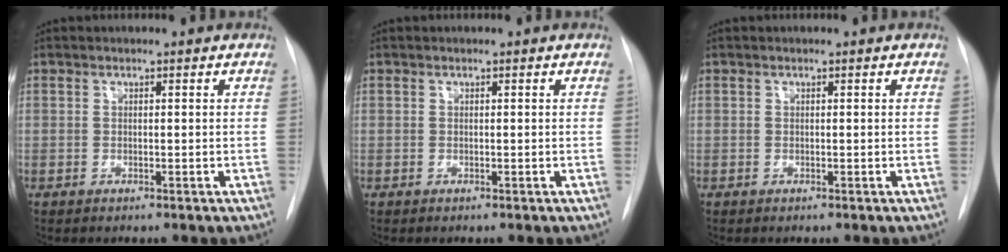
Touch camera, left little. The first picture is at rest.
{"total": 0.0}
{"total": 0.0}